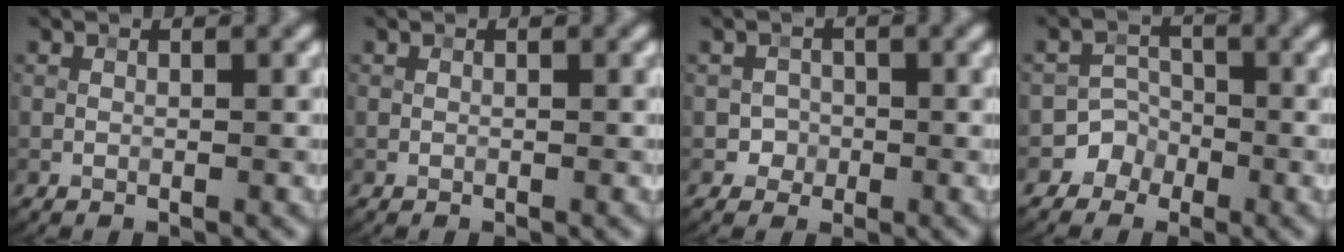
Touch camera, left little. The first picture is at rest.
{"total": 0.0}
{"total": 1.5, "force": [-0.5, 1.4, 0.1], "torque": [0.012, -0.002, -0.009]}
{"total": 3.0, "force": [-1.6, 2.5, -0.2], "torque": [0.040, 0.013, -0.040]}